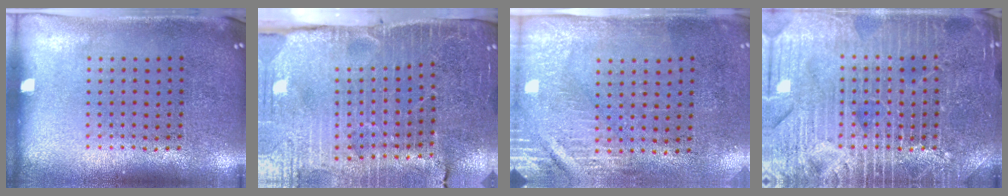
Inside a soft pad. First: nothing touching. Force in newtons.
{"total": 3.8, "press": 3.7, "slide": 0.9}
{"total": 2.9, "press": 2.5, "slide": 1.5}
{"total": 7.1, "press": 7.0, "slide": 0.9}